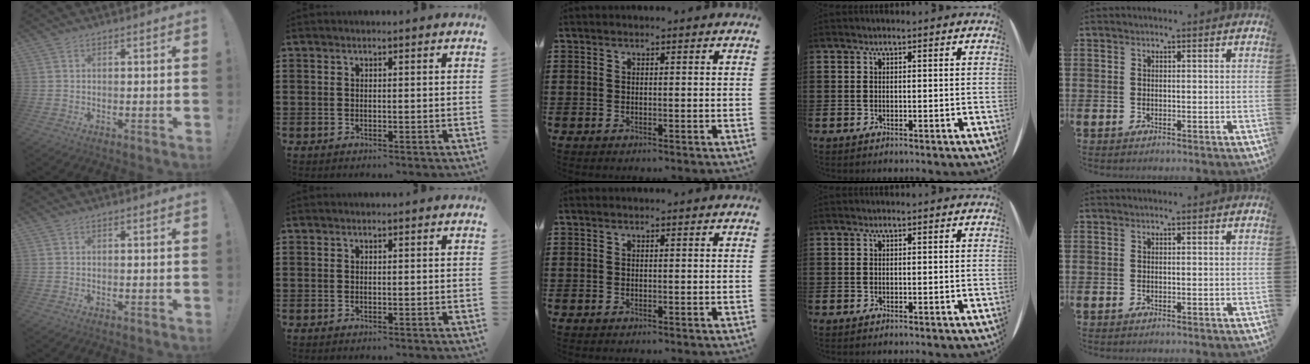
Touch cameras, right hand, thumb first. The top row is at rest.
{}